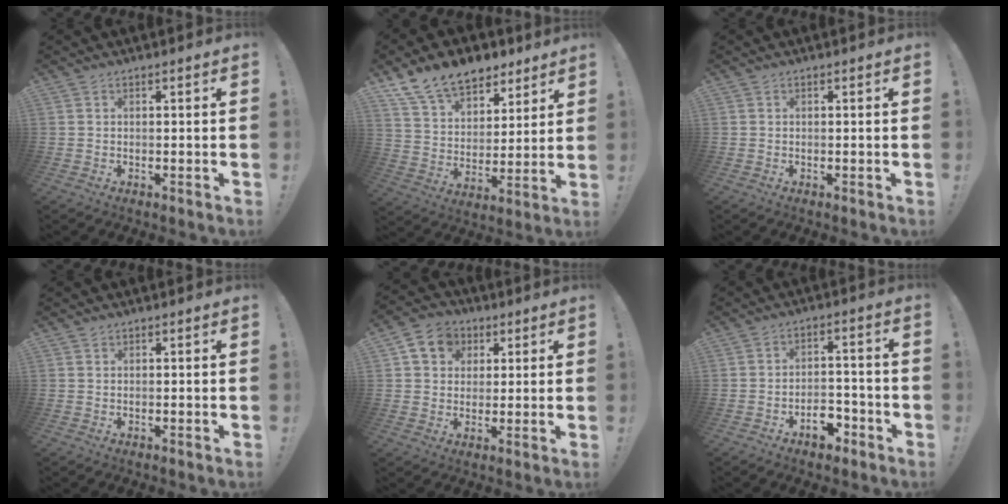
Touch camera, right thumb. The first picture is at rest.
{"total": 15.1, "force": [11.1, 8.7, 5.3], "torque": [-0.095, -0.072, 0.210]}
{"total": 0.0}
{"total": 0.5, "force": [0.5, 0.3, 0.0], "torque": [0.006, -0.003, 0.008]}
{"total": 9.3, "force": [3.3, 7.9, 3.6], "torque": [-0.050, -0.007, 0.068]}
{"total": 7.4, "force": [-4.4, 4.5, 3.8], "torque": [-0.038, 0.041, -0.072]}